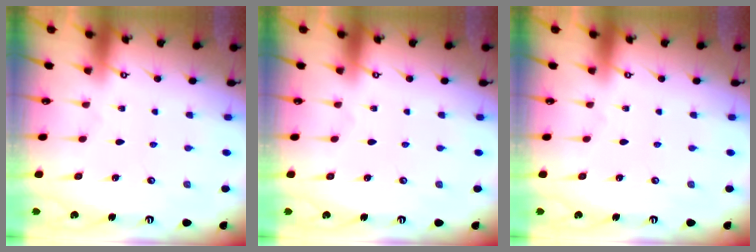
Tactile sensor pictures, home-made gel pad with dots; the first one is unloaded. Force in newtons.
{"total": 0.0}
{"total": 0.0}